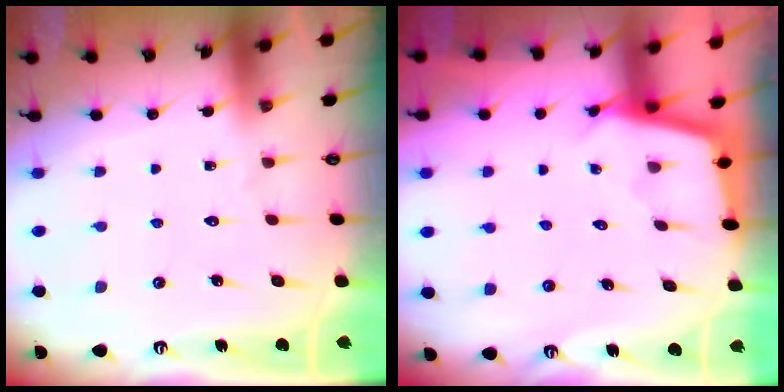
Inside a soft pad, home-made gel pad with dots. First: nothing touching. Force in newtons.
{"total": 2.4, "press": 2.4, "slide": 0.2}